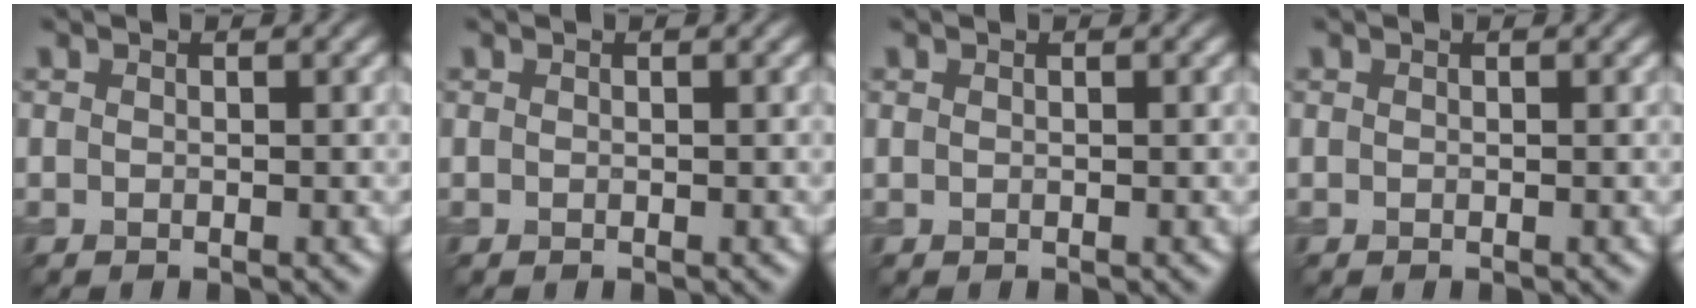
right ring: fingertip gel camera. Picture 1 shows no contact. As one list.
[{"total": 0.0}, {"total": 0.0}, {"total": 0.0}]